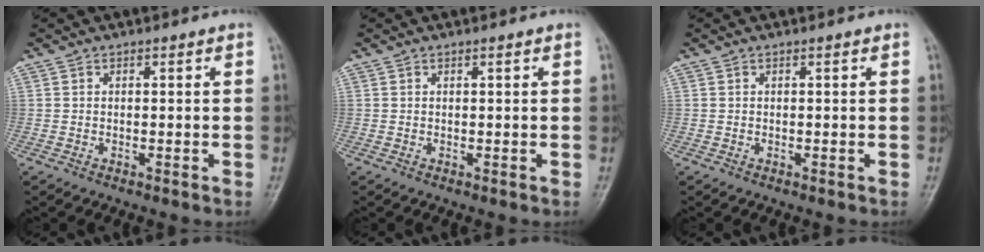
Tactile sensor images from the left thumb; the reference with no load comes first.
{"total": 0.0}
{"total": 0.0}